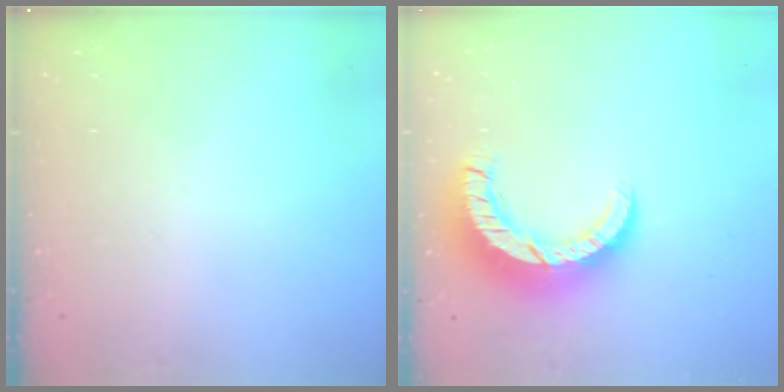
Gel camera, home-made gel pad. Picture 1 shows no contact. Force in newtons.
{"total": 10.3, "press": 10.2, "slide": 0.7}